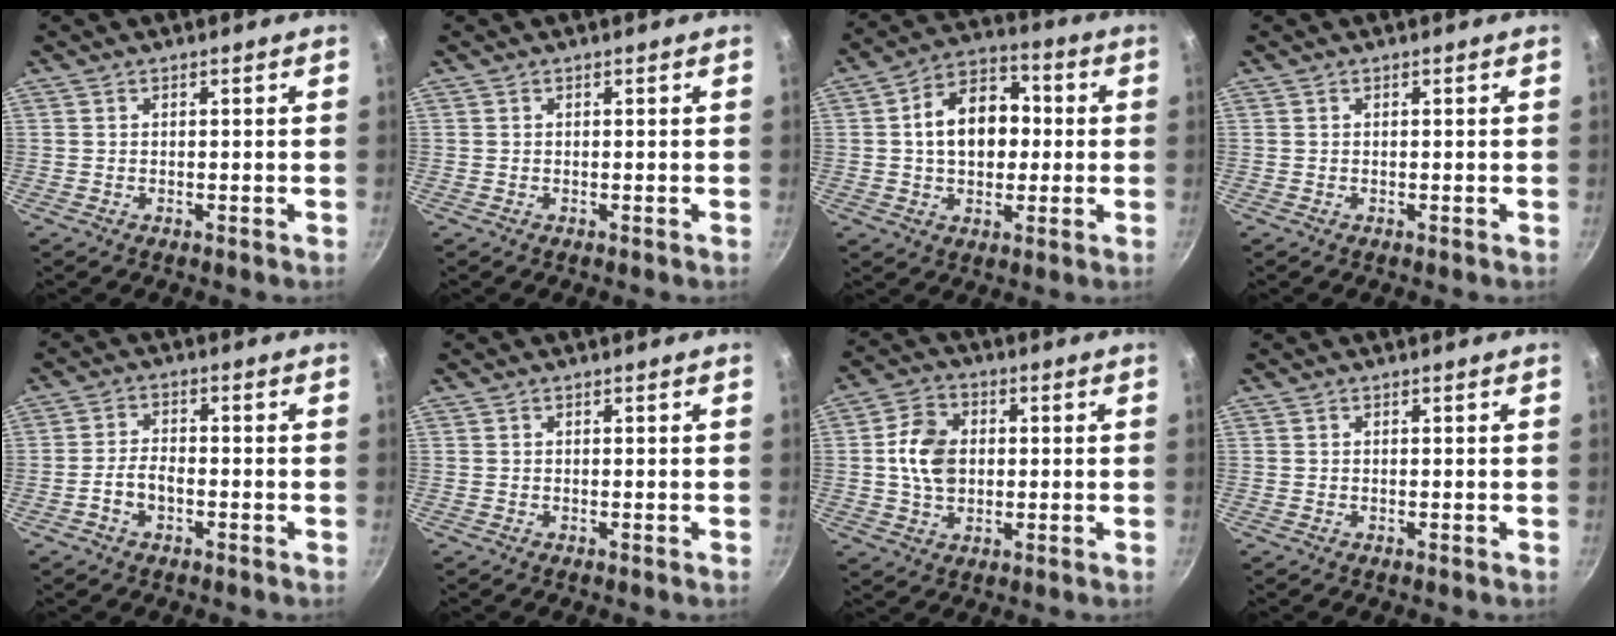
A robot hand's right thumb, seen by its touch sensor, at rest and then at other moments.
{"total": 0.0}
{"total": 13.2, "force": [0.8, 9.4, 9.2], "torque": [-0.105, 0.025, 0.000]}
{"total": 0.0}
{"total": 4.0, "force": [-1.7, 2.3, 2.8], "torque": [-0.051, 0.022, -0.036]}
{"total": 0.0}
{"total": 9.2, "force": [0.7, 6.8, 6.2], "torque": [-0.095, 0.013, 0.006]}
{"total": 0.0}